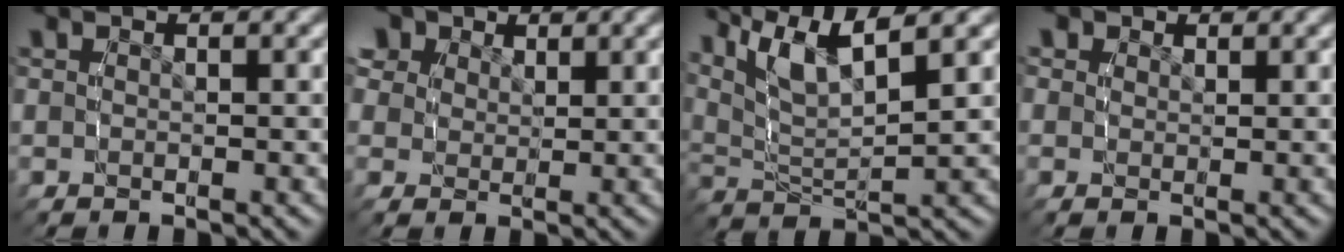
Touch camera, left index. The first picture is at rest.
{"total": 6.2, "force": [3.4, 4.5, 2.5], "torque": [-0.045, -0.002, 0.056]}
{"total": 7.4, "force": [4.0, 3.9, 4.9], "torque": [-0.107, -0.001, 0.067]}
{"total": 1.6, "force": [0.8, 1.3, 0.4], "torque": [-0.007, -0.006, 0.019]}